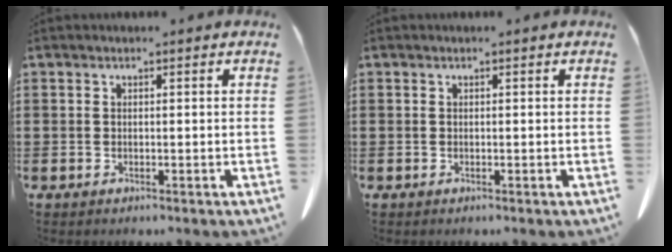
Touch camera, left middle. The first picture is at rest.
{"total": 0.0}